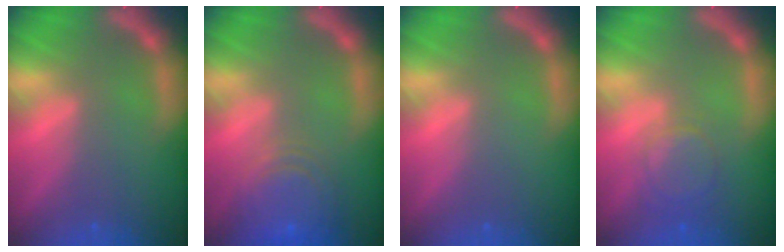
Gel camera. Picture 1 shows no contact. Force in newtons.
{"total": 7.5}
{"total": 0.0}
{"total": 4.0}